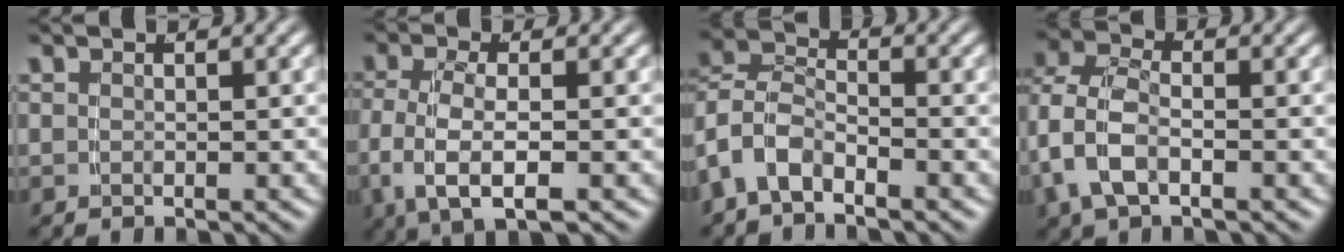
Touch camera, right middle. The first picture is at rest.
{"total": 5.5, "force": [-1.1, 2.9, 4.6], "torque": [-0.106, -0.015, -0.011]}
{"total": 8.1, "force": [-2.5, 7.2, 2.8], "torque": [-0.098, -0.027, -0.053]}
{"total": 5.7, "force": [-0.3, 4.3, 3.7], "torque": [-0.102, -0.013, -0.005]}